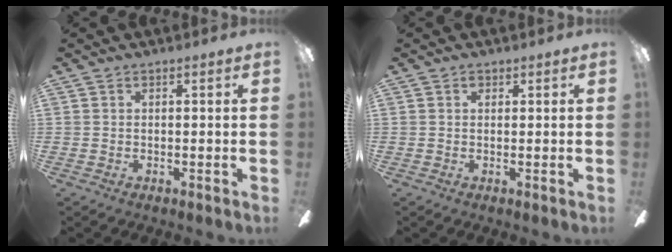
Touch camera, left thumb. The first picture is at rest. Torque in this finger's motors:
{"motor_torque": [0.18, 0.21, 0.34, -0.04, -0.01]}